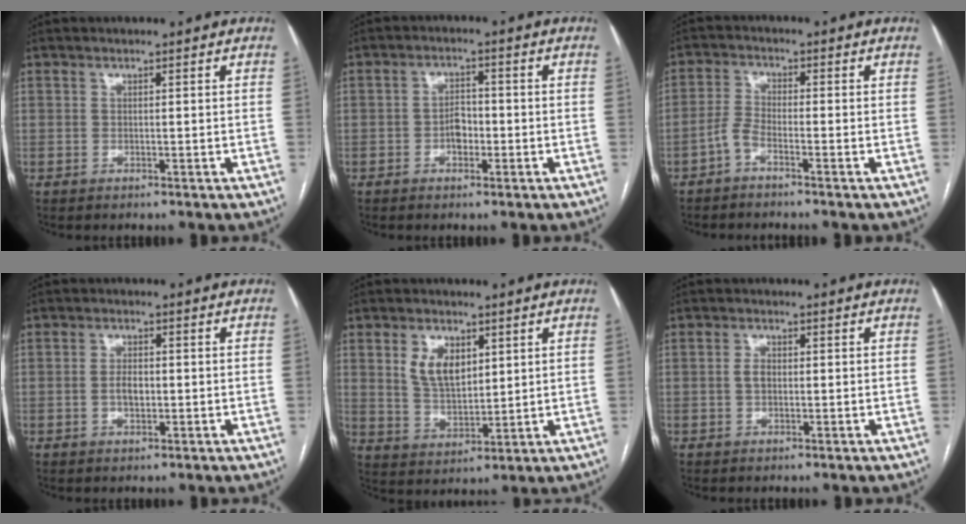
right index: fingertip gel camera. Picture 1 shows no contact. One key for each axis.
{"total": 3.2, "fx": -1.0, "fy": 1.9, "fz": 2.4, "tx": -0.038, "ty": 0.008, "tz": -0.019}
{"total": 2.6, "fx": -2.0, "fy": 0.3, "fz": 1.7, "tx": -0.041, "ty": 0.003, "tz": -0.047}
{"total": 3.0, "fx": -0.4, "fy": 1.6, "fz": 2.5, "tx": -0.047, "ty": 0.005, "tz": -0.006}
{"total": 7.2, "fx": 2.8, "fy": 4.2, "fz": 5.2, "tx": -0.102, "ty": 0.006, "tz": 0.063}
{"total": 2.1, "fx": 0.0, "fy": 1.3, "fz": 1.7, "tx": -0.031, "ty": 0.007, "tz": -0.001}